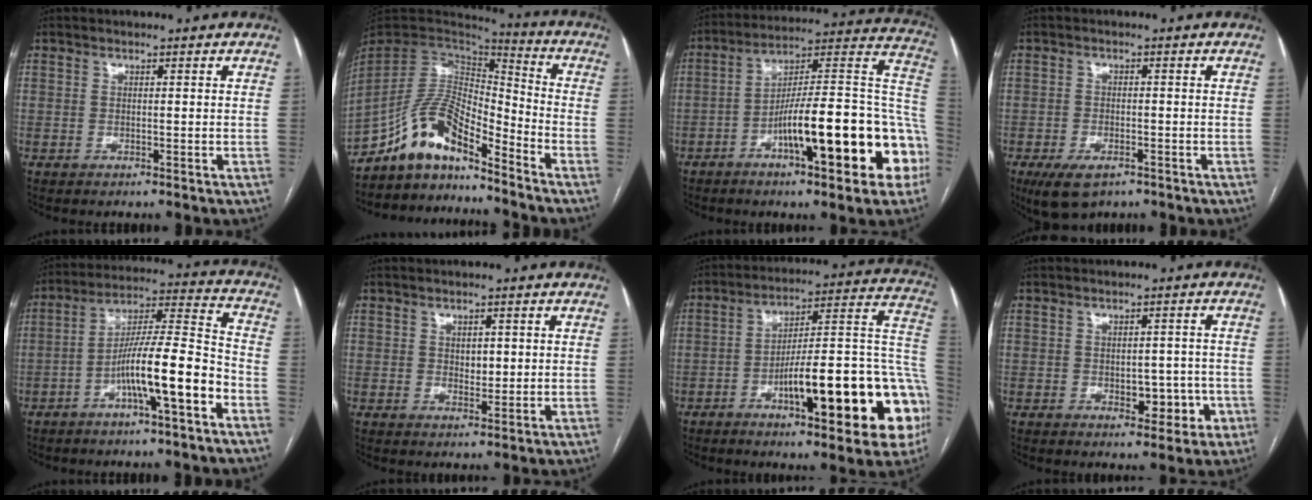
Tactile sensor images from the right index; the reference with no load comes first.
{"total": 12.0, "force": [-9.7, 3.2, 6.5], "torque": [-0.128, 0.029, -0.179]}
{"total": 22.6, "force": [-7.9, 4.1, 20.8], "torque": [-0.239, 0.032, -0.112]}
{"total": 5.6, "force": [-3.6, 2.7, 3.4], "torque": [-0.071, -0.010, -0.053]}
{"total": 12.8, "force": [-5.5, 0.8, 11.6], "torque": [-0.202, 0.018, -0.092]}
{"total": 2.7, "force": [0.6, 1.7, 2.0], "torque": [-0.026, -0.003, 0.011]}
{"total": 24.9, "force": [-8.2, 5.4, 22.9], "torque": [-0.231, 0.027, -0.108]}
{"total": 5.5, "force": [-1.7, 3.3, 4.1], "torque": [-0.038, 0.014, -0.013]}